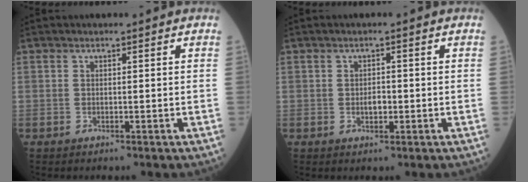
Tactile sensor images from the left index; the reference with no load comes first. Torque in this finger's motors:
{"motor_torque": [0.09, 0.05, 0.03, 0.02]}